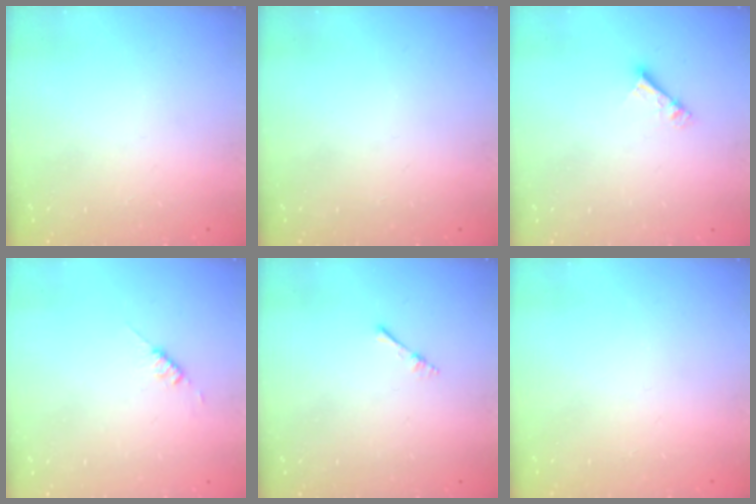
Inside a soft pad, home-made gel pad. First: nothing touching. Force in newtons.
{"total": 0.0}
{"total": 4.6, "press": 4.6, "slide": 0.4}
{"total": 2.6, "press": 2.6, "slide": 0.3}
{"total": 2.2, "press": 2.2, "slide": 0.3}
{"total": 0.0}